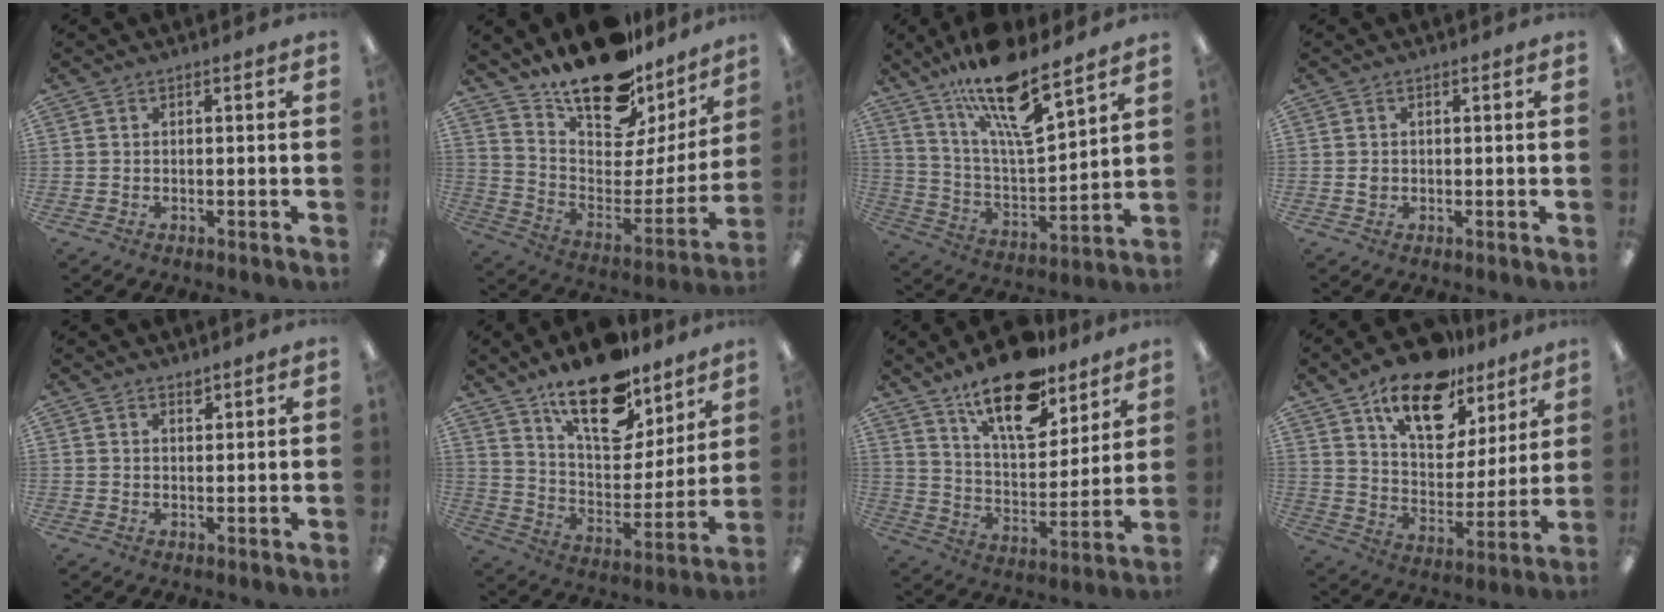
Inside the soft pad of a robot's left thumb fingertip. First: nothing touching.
{"total": 20.9, "force": [17.2, 7.9, 8.7], "torque": [-0.129, -0.133, 0.299]}
{"total": 18.0, "force": [13.4, 4.6, 11.0], "torque": [-0.197, -0.083, 0.226]}
{"total": 1.2, "force": [0.0, 1.0, 0.6], "torque": [-0.003, 0.002, -0.004]}
{"total": 1.4, "force": [1.3, 0.4, 0.3], "torque": [0.002, -0.005, 0.024]}
{"total": 20.8, "force": [15.2, 9.0, 10.9], "torque": [-0.176, -0.096, 0.263]}
{"total": 19.7, "force": [14.3, 8.0, 10.9], "torque": [-0.178, -0.082, 0.244]}
{"total": 18.9, "force": [13.0, 9.7, 9.7], "torque": [-0.159, -0.071, 0.227]}